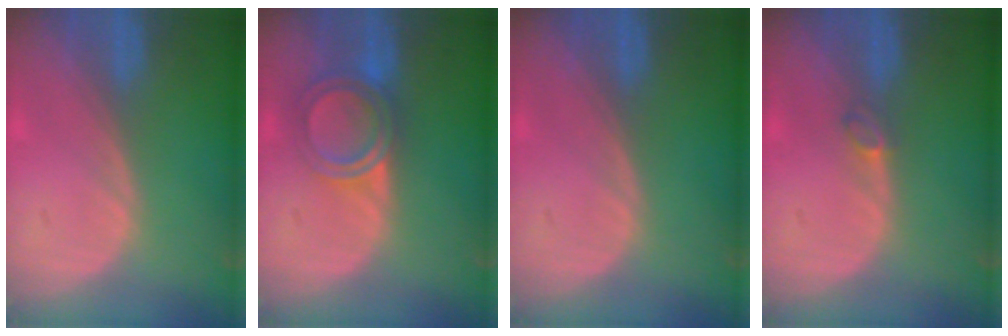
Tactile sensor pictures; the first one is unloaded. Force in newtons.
{"total": 6.2, "press": 5.2, "slide": 3.3}
{"total": 0.0}
{"total": 1.4, "press": 1.3, "slide": 0.3}